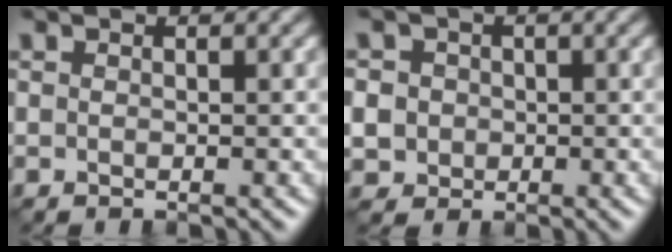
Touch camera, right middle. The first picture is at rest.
{"total": 6.2, "force": [0.2, 5.9, 2.1], "torque": [-0.058, 0.021, -0.015]}